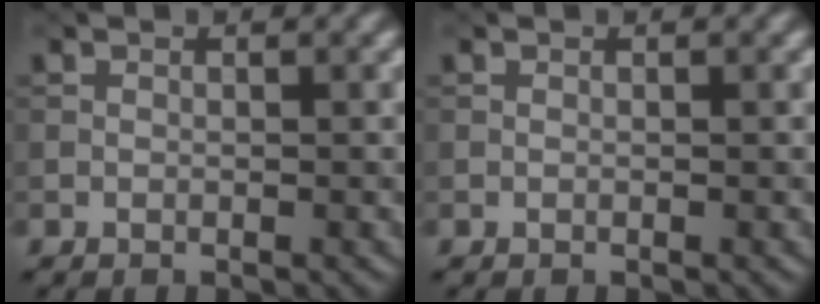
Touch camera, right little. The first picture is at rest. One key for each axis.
{"total": 0.0}